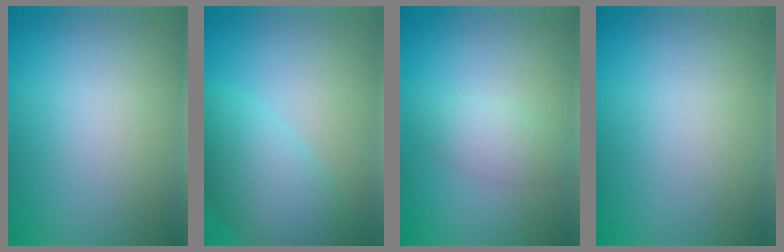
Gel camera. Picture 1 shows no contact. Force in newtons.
{"total": 5.8, "press": 5.8, "slide": 0.2}
{"total": 1.9, "press": 1.9, "slide": 0.1}
{"total": 0.0}